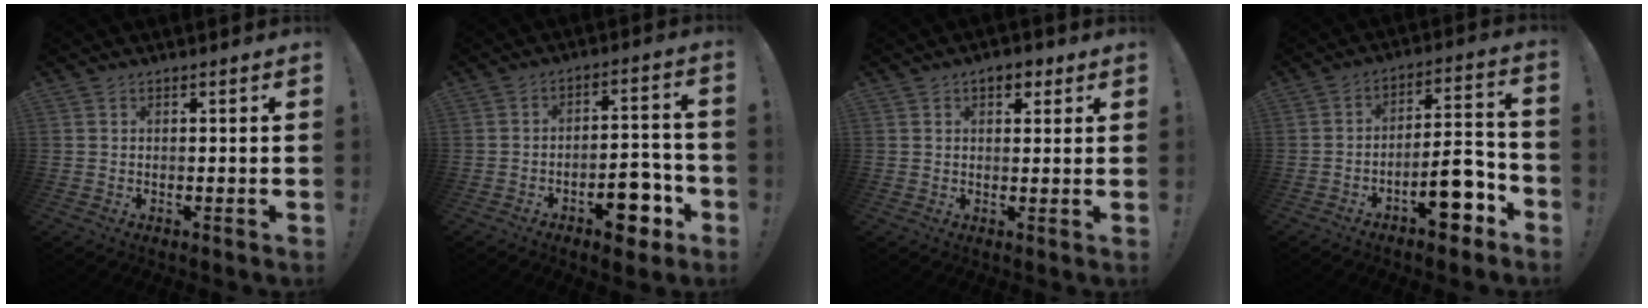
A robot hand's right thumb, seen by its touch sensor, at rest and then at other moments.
{"total": 10.9, "force": [-5.6, 5.9, 7.2], "torque": [-0.061, 0.047, -0.091]}
{"total": 4.3, "force": [2.5, 2.5, 2.5], "torque": [-0.029, -0.004, 0.042]}
{"total": 12.5, "force": [-6.8, 5.0, 9.2], "torque": [-0.111, 0.051, -0.112]}